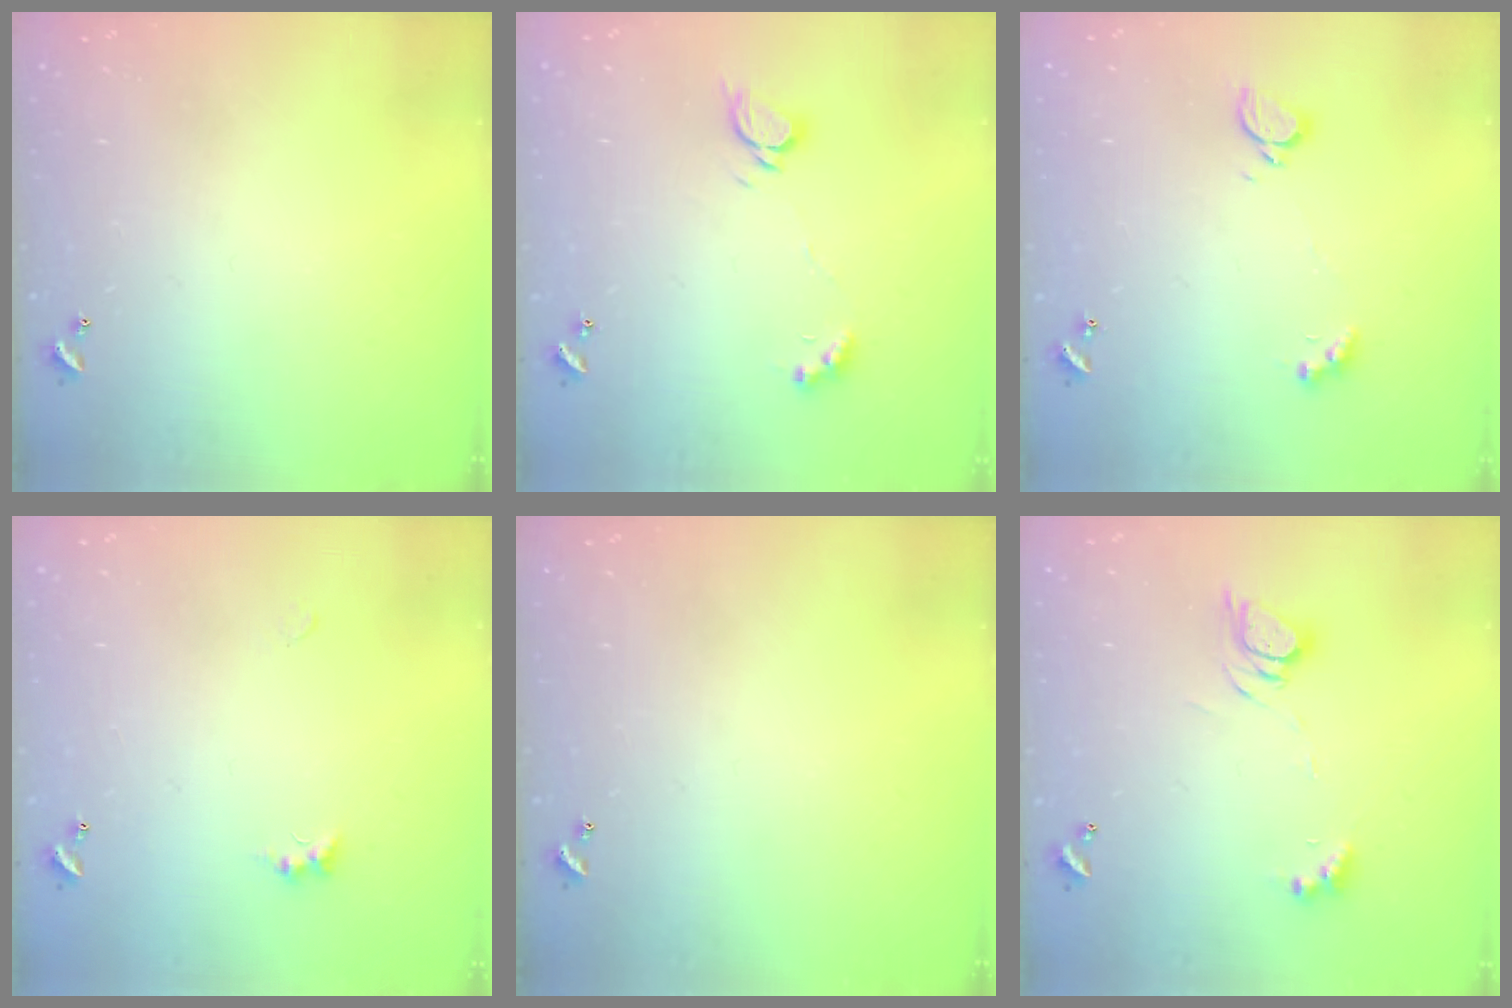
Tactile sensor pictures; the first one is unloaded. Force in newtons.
{"total": 2.9, "press": 2.9, "slide": 0.3}
{"total": 2.6, "press": 2.5, "slide": 0.6}
{"total": 1.9, "press": 1.8, "slide": 0.6}
{"total": 0.0}
{"total": 6.4, "press": 6.3, "slide": 0.8}